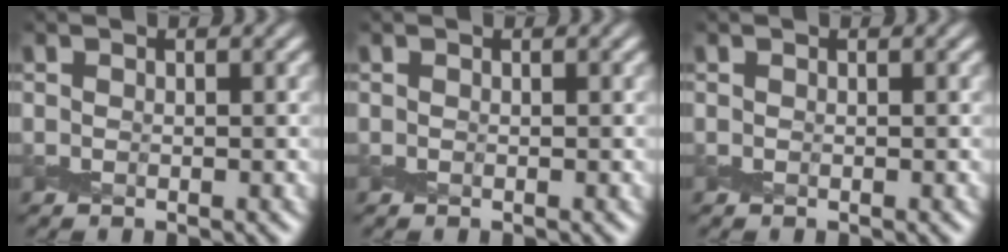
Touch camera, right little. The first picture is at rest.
{"total": 0.0}
{"total": 0.0}